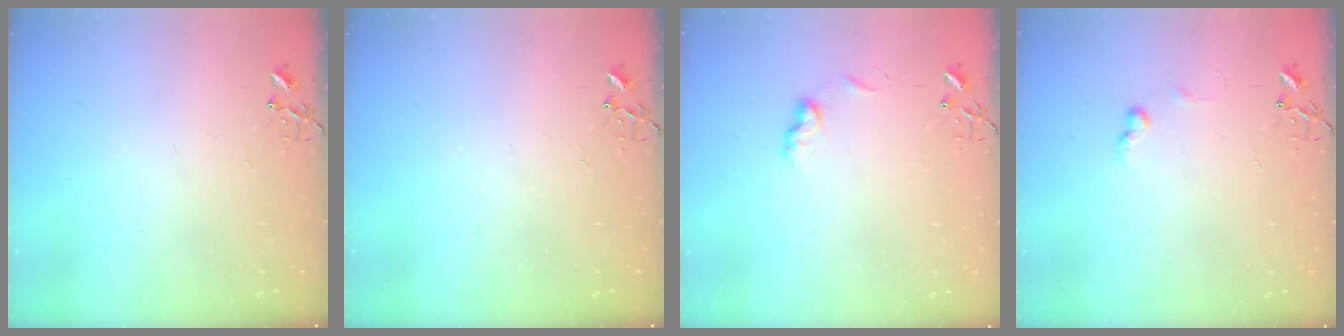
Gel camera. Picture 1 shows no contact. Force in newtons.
{"total": 0.0}
{"total": 7.6, "press": 7.6, "slide": 0.7}
{"total": 5.5, "press": 5.5, "slide": 0.8}